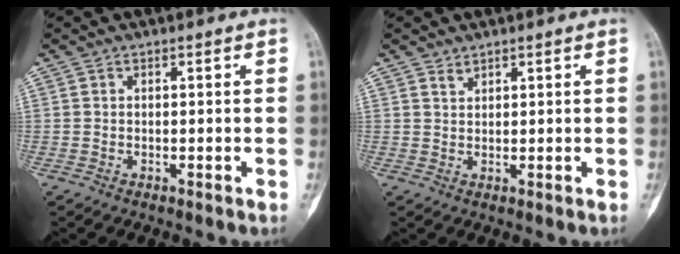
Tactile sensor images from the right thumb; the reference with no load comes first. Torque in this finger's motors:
{"motor_torque": [-0.18, -0.11, 0.02, -0.02, -0.07]}